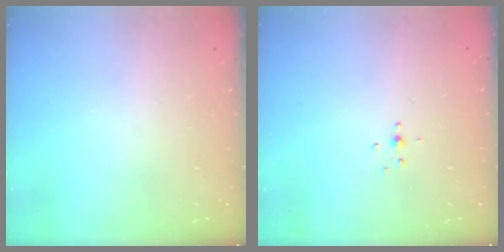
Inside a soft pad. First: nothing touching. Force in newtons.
{"total": 2.4, "press": 2.3, "slide": 0.8}